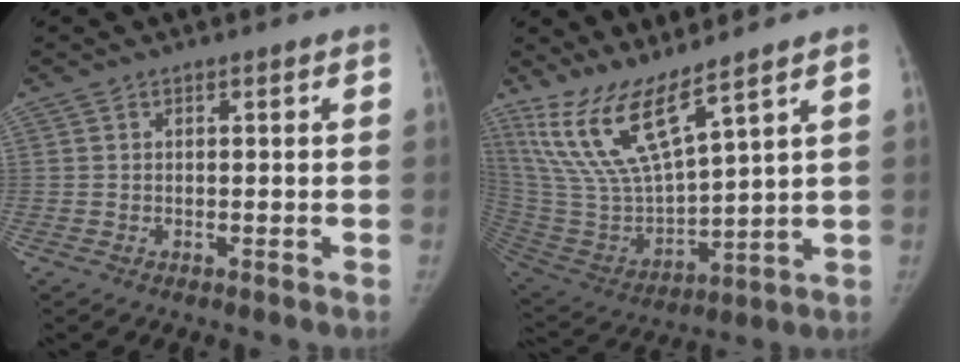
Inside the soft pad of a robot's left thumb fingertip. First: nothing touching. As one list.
[{"total": 14.7, "force": [10.7, 2.6, 9.6], "torque": [-0.184, -0.062, 0.232]}]